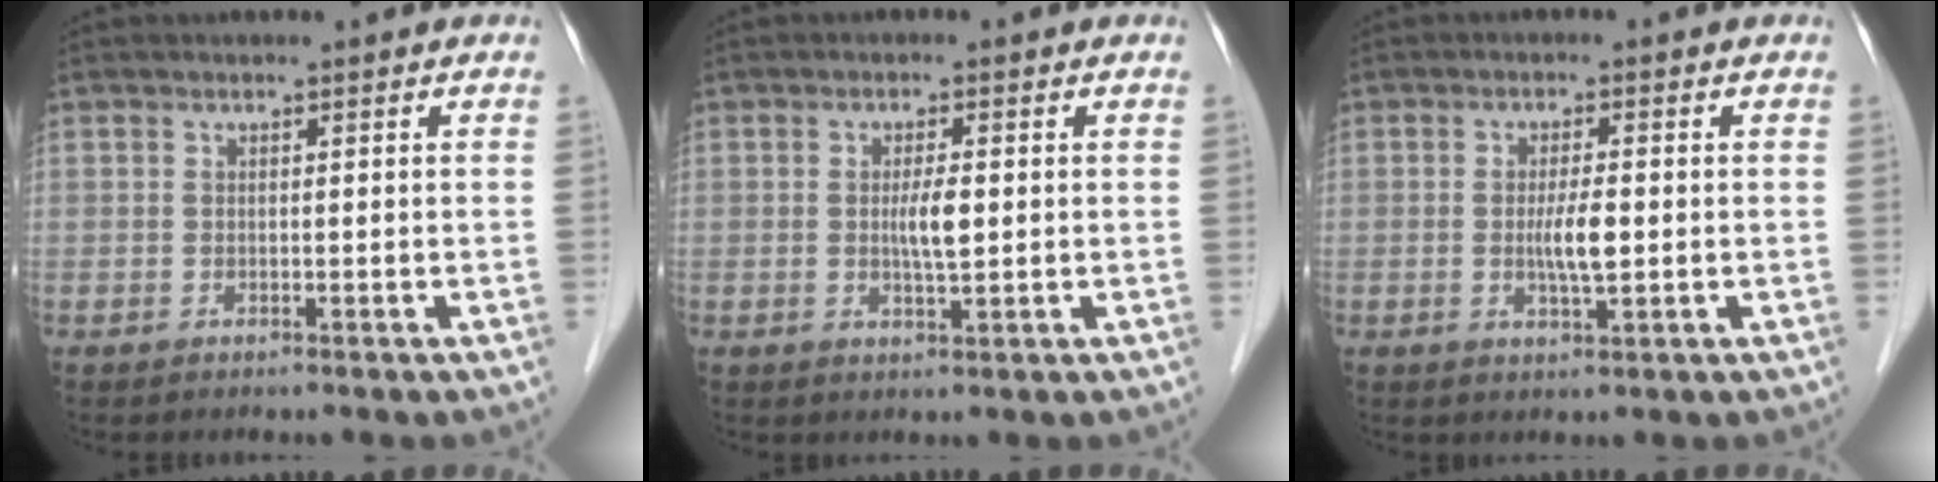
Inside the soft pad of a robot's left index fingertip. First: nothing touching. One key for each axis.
{"total": 3.4, "fx": 0.0, "fy": 0.6, "fz": 3.3, "tx": -0.062, "ty": -0.003, "tz": 0.002}
{"total": 4.0, "fx": -0.4, "fy": 0.7, "fz": 3.9, "tx": -0.078, "ty": -0.004, "tz": -0.006}